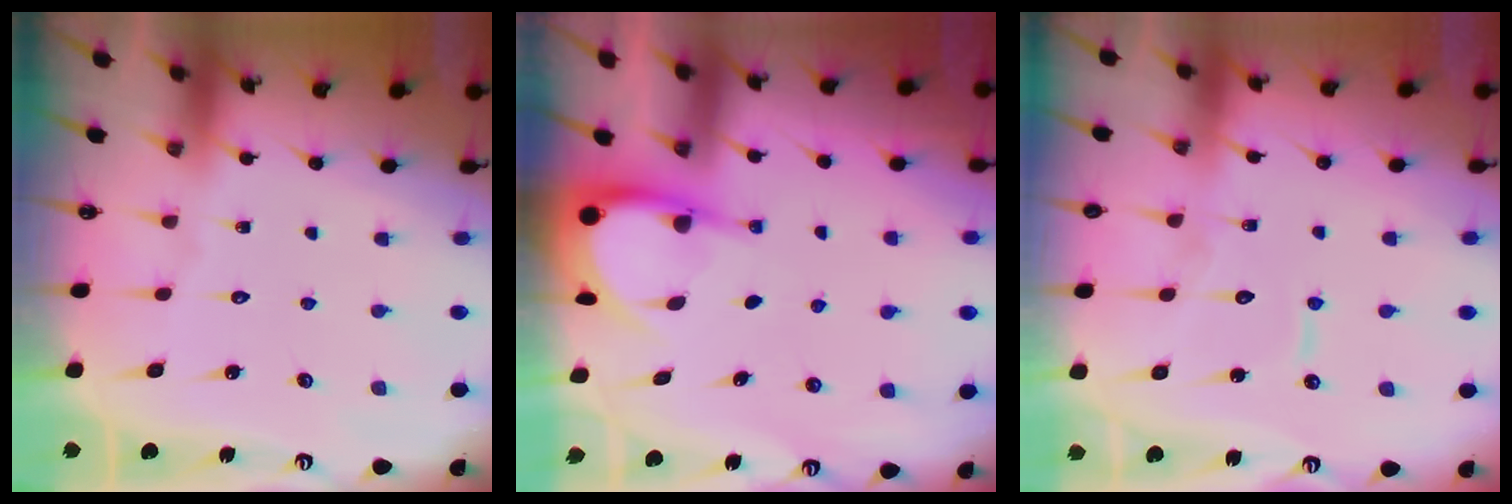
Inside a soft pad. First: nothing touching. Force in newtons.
{"total": 4.8, "press": 4.8, "slide": 0.5}
{"total": 7.0, "press": 6.9, "slide": 0.6}